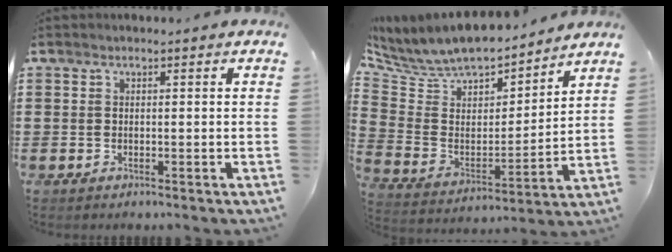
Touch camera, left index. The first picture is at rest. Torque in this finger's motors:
{"motor_torque": [0.78, -1.36, 0.54, 0.21]}